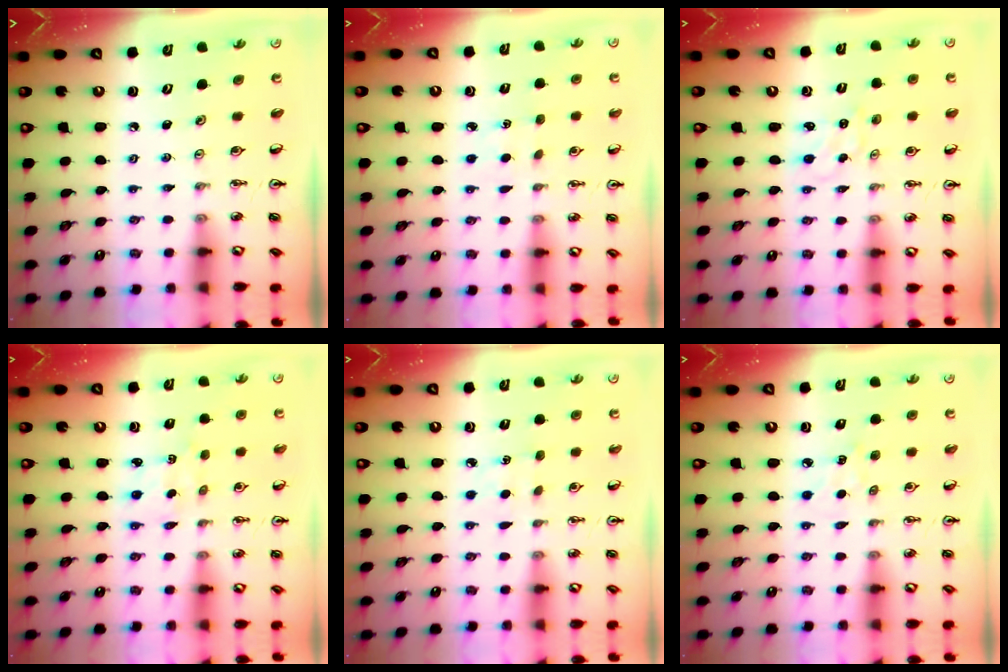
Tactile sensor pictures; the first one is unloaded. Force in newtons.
{"total": 1.5, "press": 1.5, "slide": 0.2}
{"total": 0.8, "press": 0.7, "slide": 0.2}
{"total": 1.8, "press": 1.8, "slide": 0.5}
{"total": 2.9, "press": 2.9, "slide": 0.3}
{"total": 4.7, "press": 4.7, "slide": 0.6}